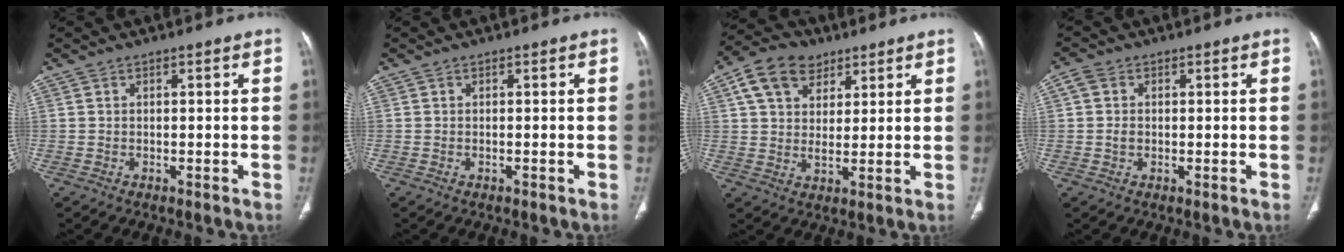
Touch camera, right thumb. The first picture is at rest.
{"total": 0.0}
{"total": 10.9, "force": [5.2, 7.4, 5.9], "torque": [-0.091, -0.005, 0.091]}
{"total": 3.0, "force": [0.2, 2.4, 1.7], "torque": [-0.037, 0.007, 0.001]}